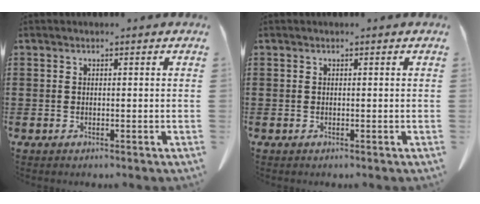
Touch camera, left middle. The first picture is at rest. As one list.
[{"total": 0.0}]